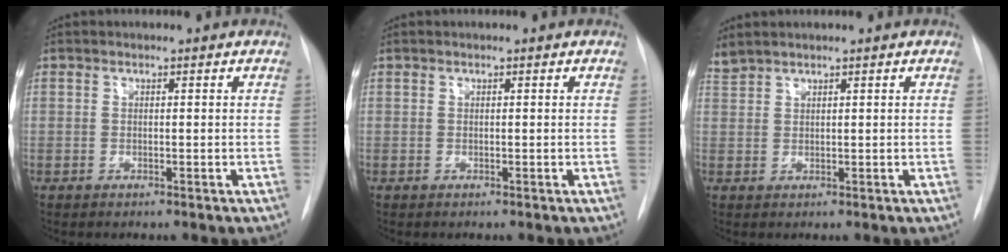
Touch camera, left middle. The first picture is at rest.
{"total": 0.0}
{"total": 2.0, "force": [2.0, 0.0, 0.4], "torque": [-0.018, 0.020, 0.048]}